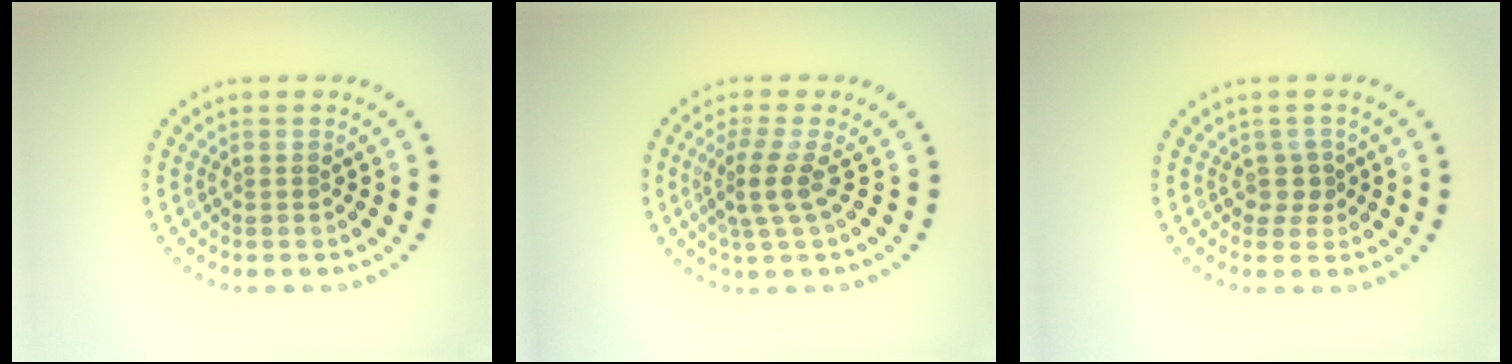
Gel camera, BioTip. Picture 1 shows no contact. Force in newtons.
{"total": 2.8, "press": 1.9, "slide": 2.0}
{"total": 1.2, "press": 0.9, "slide": 0.8}